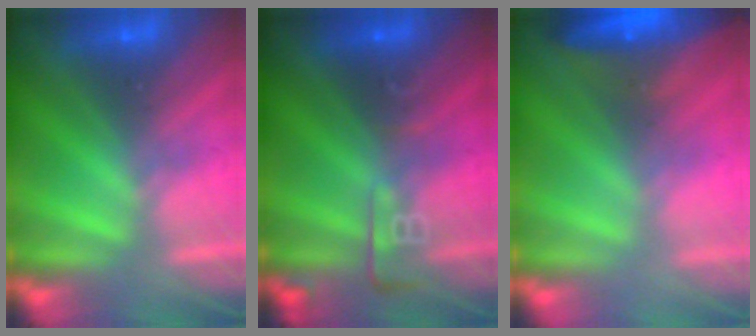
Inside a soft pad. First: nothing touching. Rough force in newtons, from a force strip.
{"total": 2.6}
{"total": 7.5}